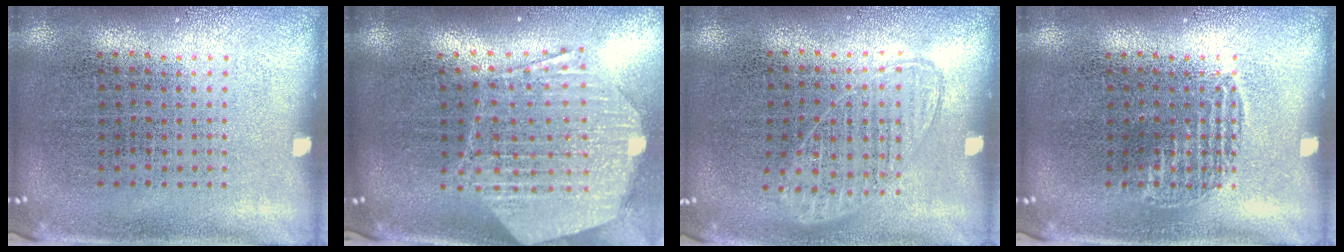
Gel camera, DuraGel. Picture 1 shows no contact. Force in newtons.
{"total": 2.7, "press": 2.2, "slide": 1.6}
{"total": 0.9, "press": 0.9, "slide": 0.3}
{"total": 0.9, "press": 0.8, "slide": 0.2}